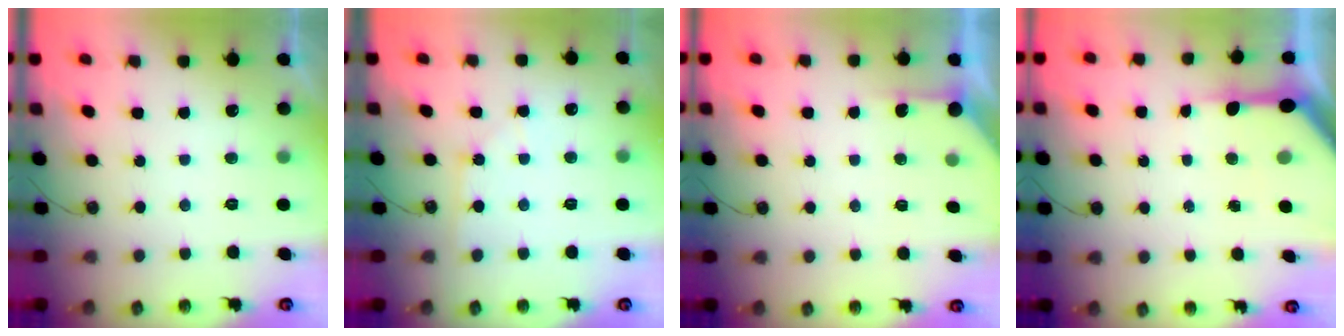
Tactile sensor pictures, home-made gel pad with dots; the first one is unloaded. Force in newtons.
{"total": 2.5, "press": 2.5, "slide": 0.4}
{"total": 1.9, "press": 1.9, "slide": 0.3}
{"total": 8.5, "press": 8.4, "slide": 1.1}